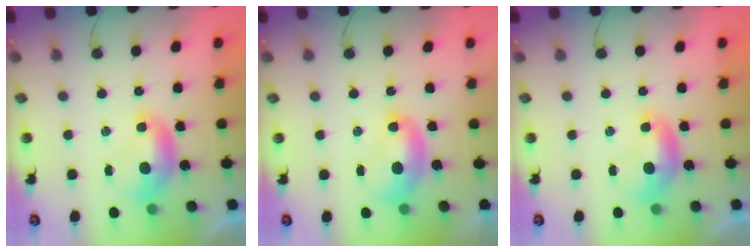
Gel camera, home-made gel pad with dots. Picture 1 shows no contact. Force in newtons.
{"total": 2.2, "press": 2.2, "slide": 0.1}
{"total": 0.0}